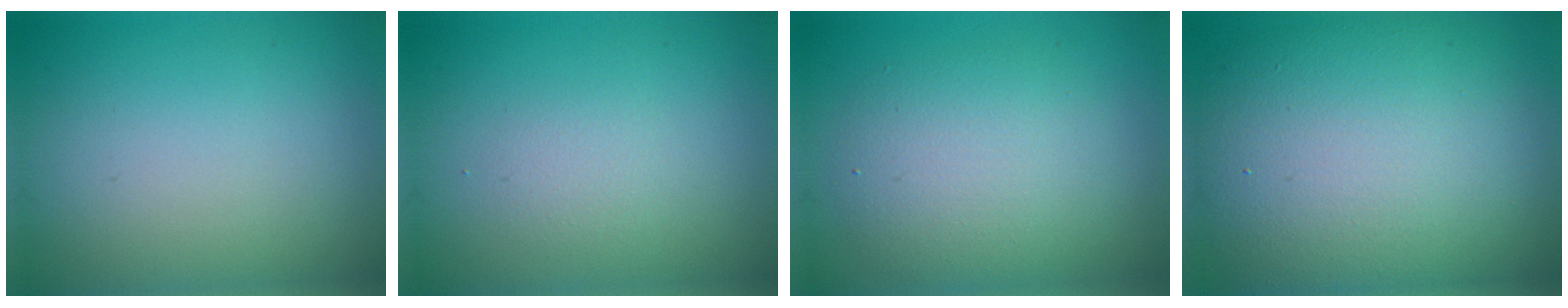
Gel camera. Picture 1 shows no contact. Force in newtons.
{"total": 1.3, "press": 1.3, "slide": 0.1}
{"total": 5.1, "press": 5.1, "slide": 0.2}
{"total": 14.0, "press": 14.0, "slide": 0.7}